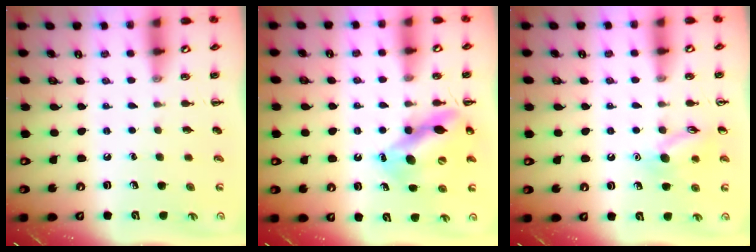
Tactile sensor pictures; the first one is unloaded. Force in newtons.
{"total": 12.7, "press": 12.3, "slide": 3.2}
{"total": 10.4, "press": 10.3, "slide": 1.0}